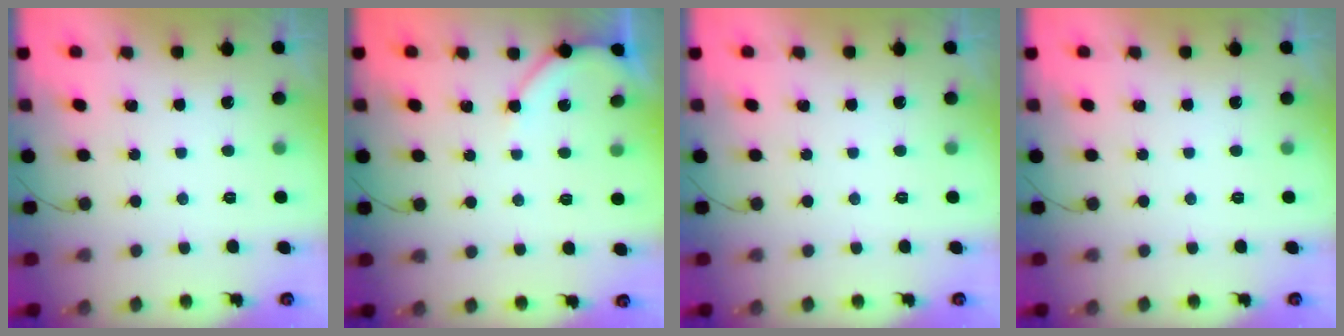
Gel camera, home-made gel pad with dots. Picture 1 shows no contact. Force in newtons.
{"total": 5.6, "press": 5.6, "slide": 0.9}
{"total": 0.0}
{"total": 0.0}